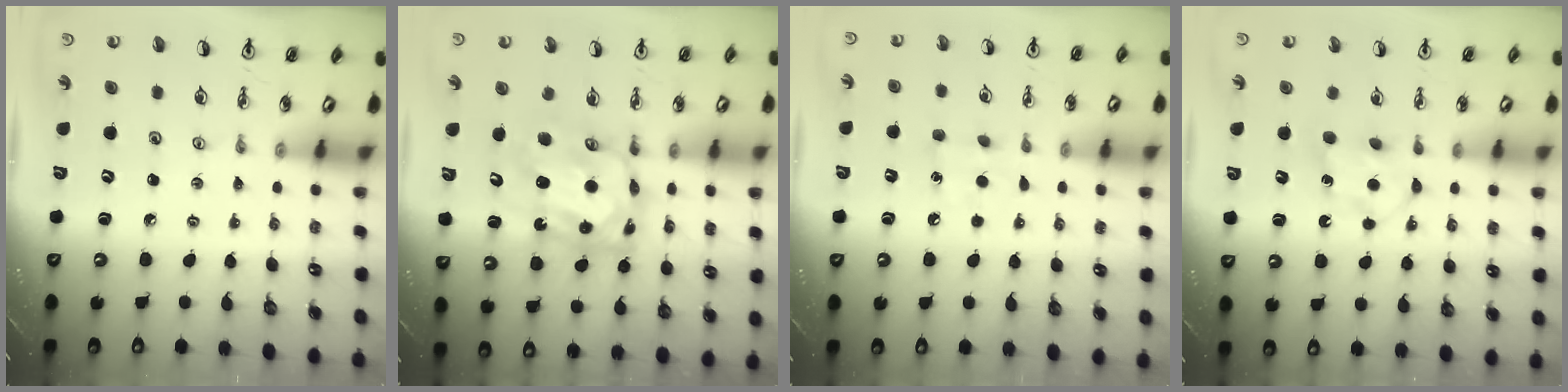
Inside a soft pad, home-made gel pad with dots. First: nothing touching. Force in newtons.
{"total": 10.7, "press": 10.6, "slide": 1.1}
{"total": 7.2, "press": 7.1, "slide": 0.8}
{"total": 5.6, "press": 5.5, "slide": 0.7}